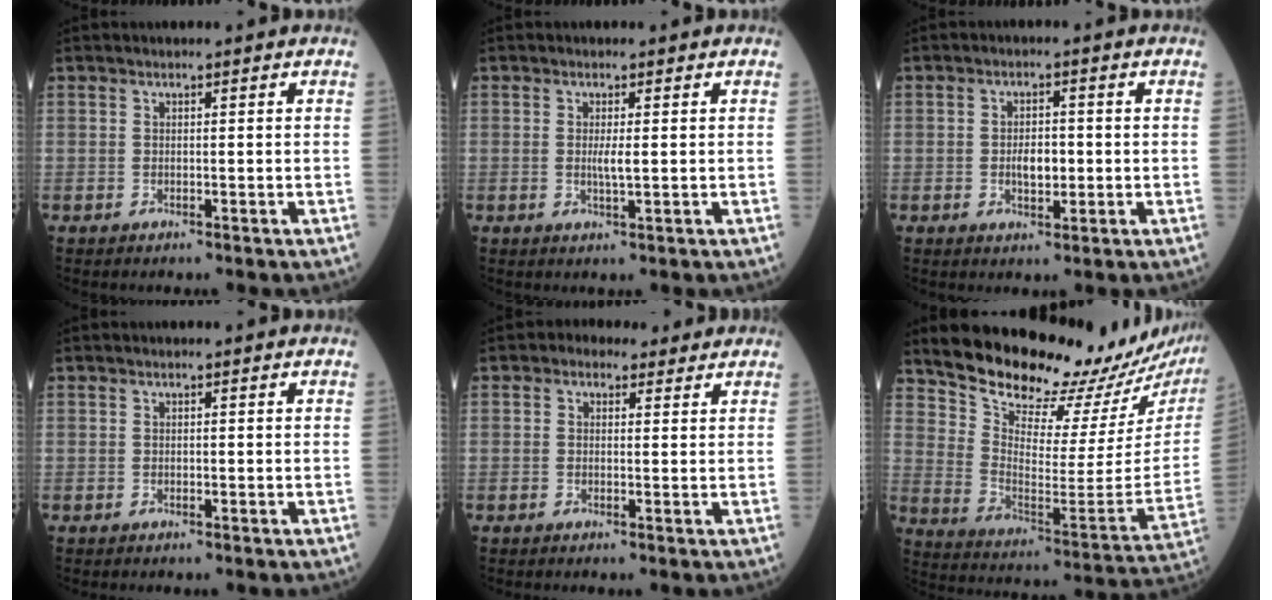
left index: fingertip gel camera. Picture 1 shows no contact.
{"total": 2.0, "force": [0.1, 0.2, 2.0], "torque": [-0.042, -0.003, 0.002]}
{"total": 3.5, "force": [-0.4, 1.7, 3.1], "torque": [-0.053, 0.002, -0.006]}
{"total": 0.0}
{"total": 3.3, "force": [2.2, 2.2, 1.0], "torque": [-0.015, 0.023, 0.030]}
{"total": 21.4, "force": [20.0, 3.6, 6.8], "torque": [-0.121, -0.101, 0.280]}